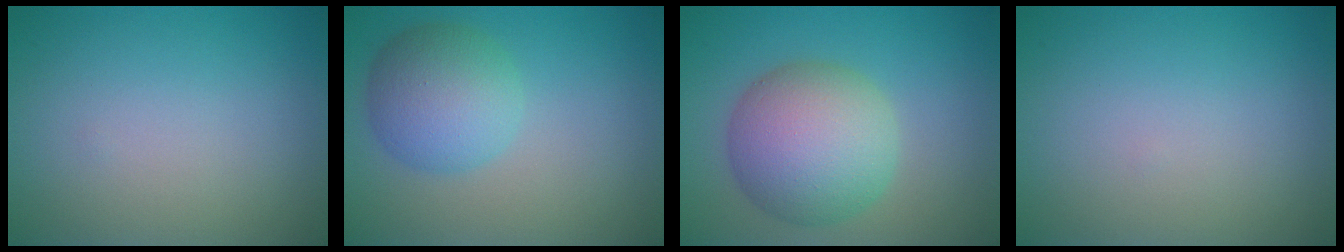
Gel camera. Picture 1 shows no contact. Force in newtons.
{"total": 5.3, "press": 5.3, "slide": 0.1}
{"total": 8.1, "press": 8.1, "slide": 0.3}
{"total": 0.0}